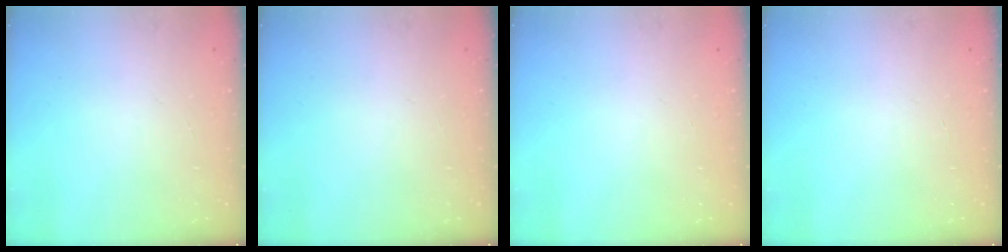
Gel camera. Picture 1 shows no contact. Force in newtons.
{"total": 0.0}
{"total": 0.0}
{"total": 0.0}